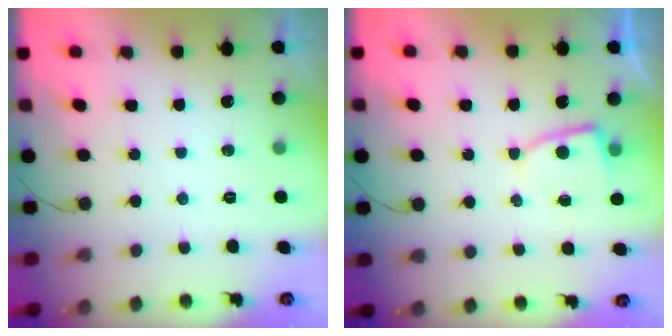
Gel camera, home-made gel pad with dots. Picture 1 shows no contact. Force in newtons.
{"total": 5.3, "press": 5.3, "slide": 0.6}